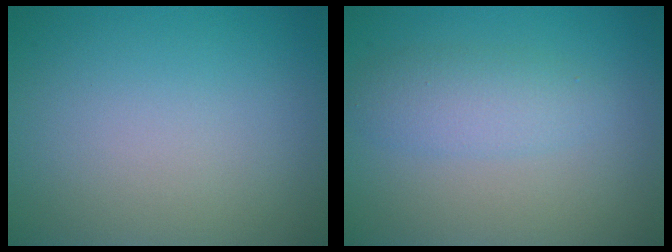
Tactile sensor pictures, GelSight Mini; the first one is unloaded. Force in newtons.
{"total": 2.8, "press": 2.8, "slide": 0.1}